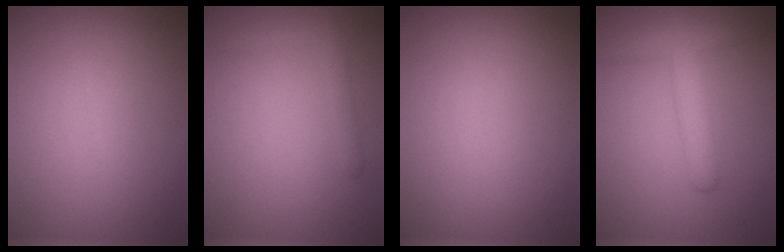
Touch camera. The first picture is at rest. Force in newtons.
{"total": 1.5, "press": 1.5, "slide": 0.1}
{"total": 0.0}
{"total": 3.5, "press": 3.5, "slide": 0.2}